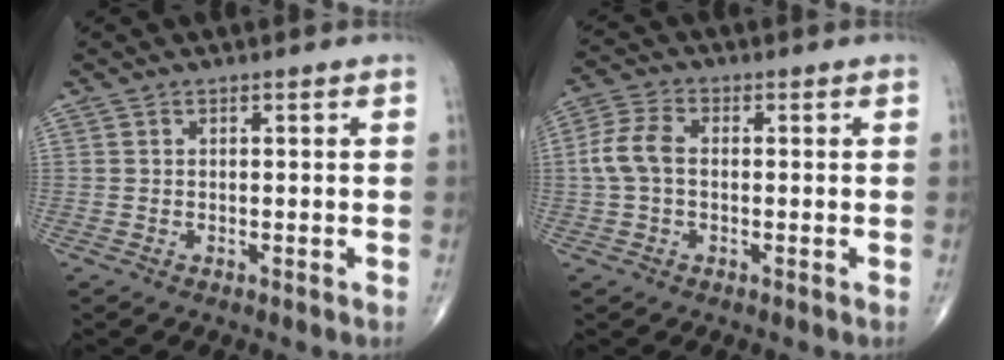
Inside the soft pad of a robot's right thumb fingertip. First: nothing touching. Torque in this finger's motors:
{"motor_torque": [-0.07, 0.15, 0.24, -0.05, 0.03]}